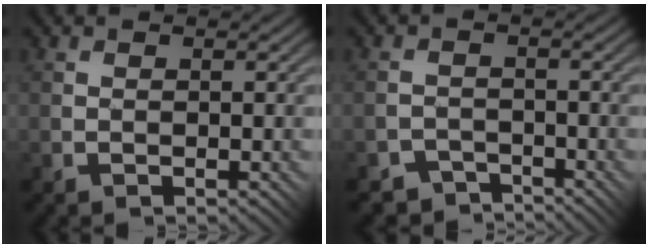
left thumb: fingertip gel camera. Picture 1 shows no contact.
{"total": 2.9, "force": [-2.7, 1.2, -0.2], "torque": [0.012, 0.006, -0.047]}